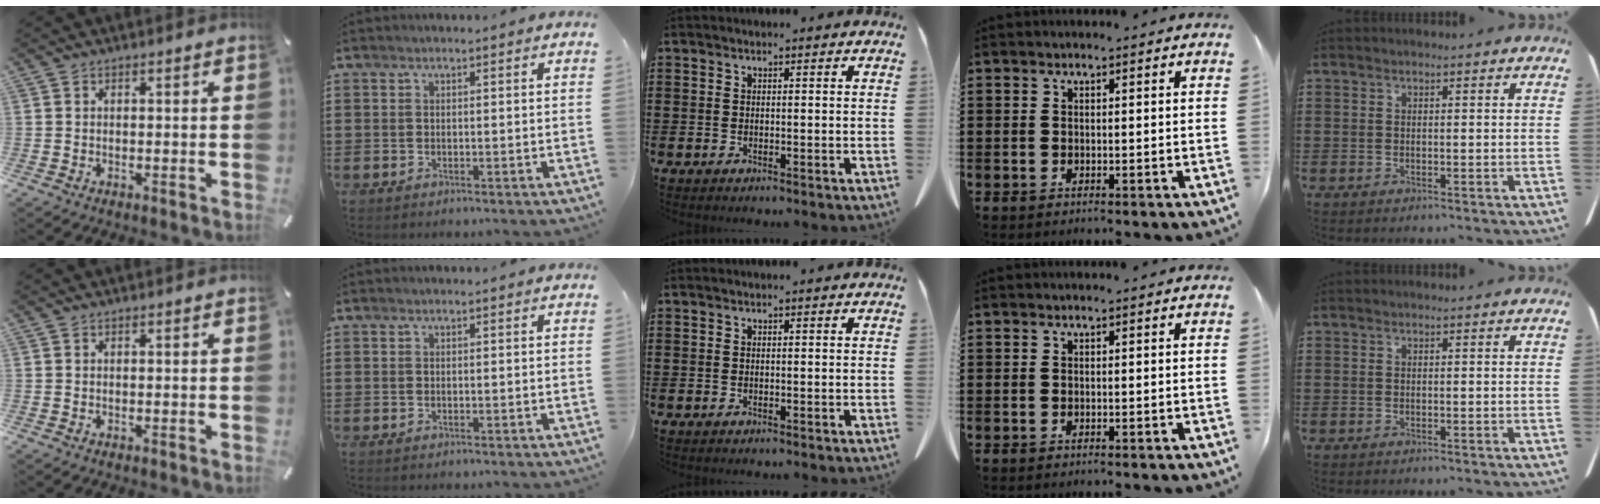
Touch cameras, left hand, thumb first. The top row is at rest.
{}